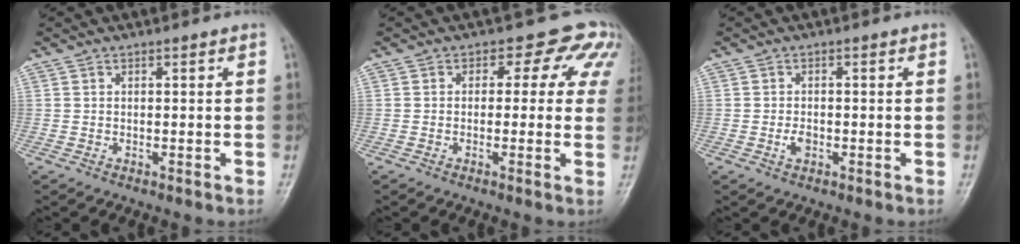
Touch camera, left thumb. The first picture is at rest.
{"total": 8.0, "force": [3.2, 5.7, 4.5], "torque": [0.002, 0.000, 0.014]}
{"total": 2.1, "force": [-0.7, 1.4, 1.4], "torque": [-0.020, 0.002, -0.015]}